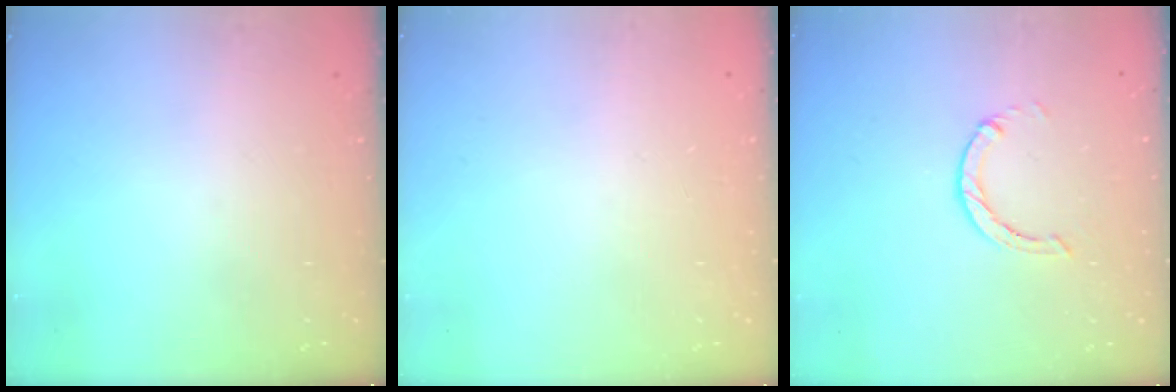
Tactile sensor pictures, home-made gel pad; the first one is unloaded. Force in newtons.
{"total": 2.6, "press": 2.6, "slide": 0.2}
{"total": 1.0, "press": 0.9, "slide": 0.3}